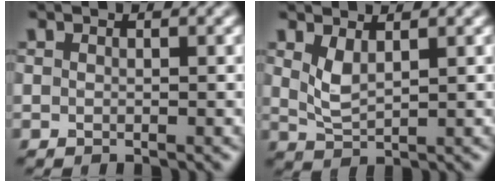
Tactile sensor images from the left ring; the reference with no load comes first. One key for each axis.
{"total": 2.2, "fx": 1.1, "fy": 0.7, "fz": 1.7, "tx": -0.044, "ty": -0.007, "tz": 0.028}